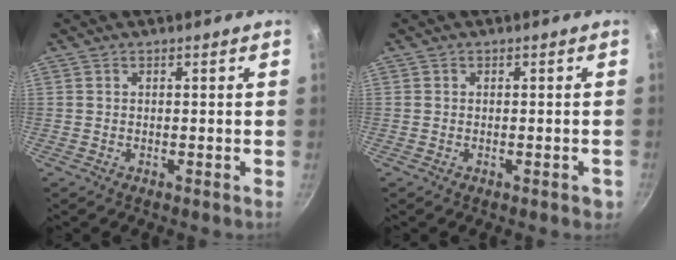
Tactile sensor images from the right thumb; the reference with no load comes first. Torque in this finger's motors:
{"motor_torque": [-0.25, 0.04, -0.25, 0.16, 0.12]}